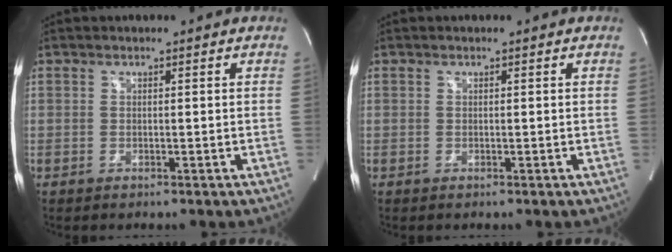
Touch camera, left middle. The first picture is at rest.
{"total": 0.0}